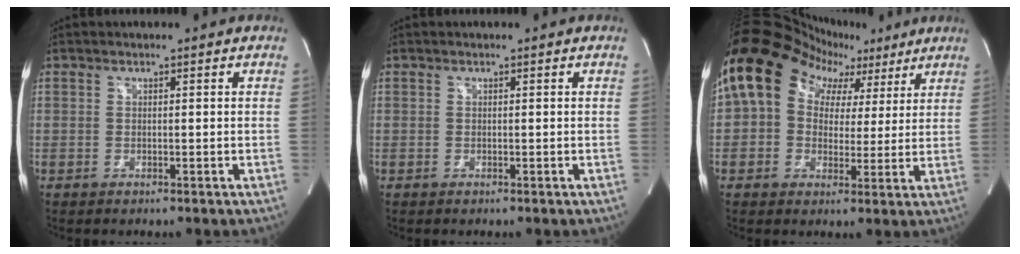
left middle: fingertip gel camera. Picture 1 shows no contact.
{"total": 0.0}
{"total": 16.2, "force": [6.9, 12.5, 7.6], "torque": [-0.126, 0.079, 0.106]}